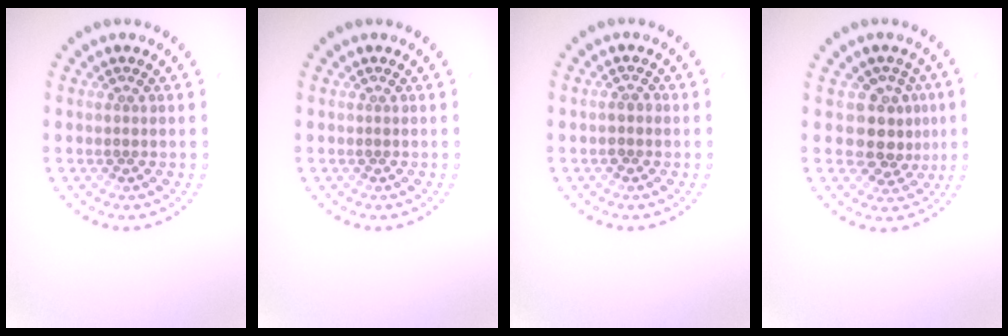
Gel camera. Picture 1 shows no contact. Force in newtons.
{"total": 0.0}
{"total": 1.1, "press": 1.1, "slide": 0.2}
{"total": 3.6, "press": 3.2, "slide": 1.6}